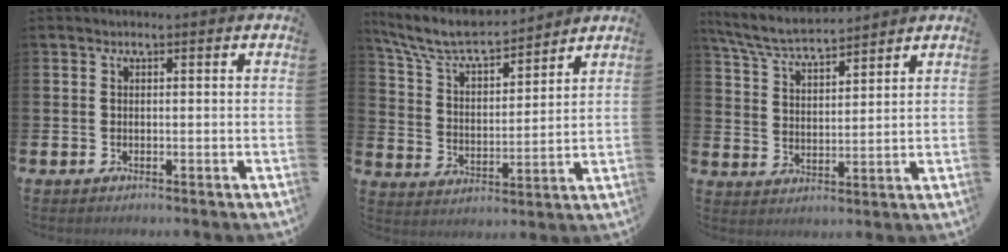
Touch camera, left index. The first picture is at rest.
{"total": 8.1, "force": [7.4, 1.5, 3.0], "torque": [-0.096, -0.045, 0.130]}
{"total": 6.3, "force": [5.9, 0.7, 1.8], "torque": [-0.062, -0.029, 0.106]}